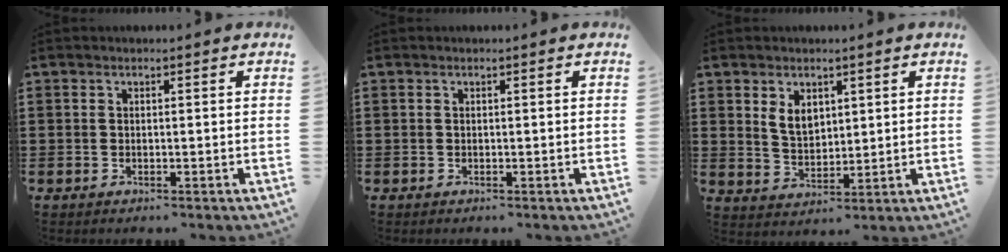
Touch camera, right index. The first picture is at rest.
{"total": 0.0}
{"total": 4.3, "force": [2.0, 2.8, 2.6], "torque": [-0.051, 0.007, 0.035]}